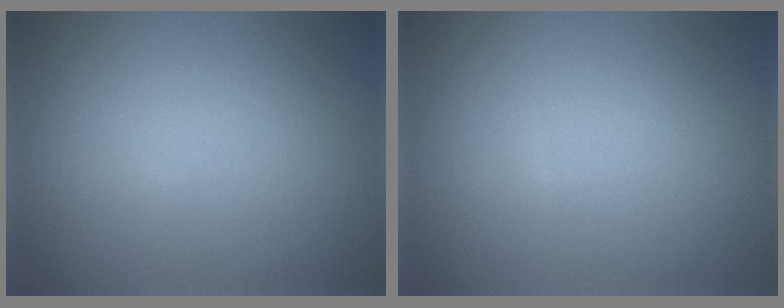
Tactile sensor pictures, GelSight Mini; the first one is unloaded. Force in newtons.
{"total": 0.0}